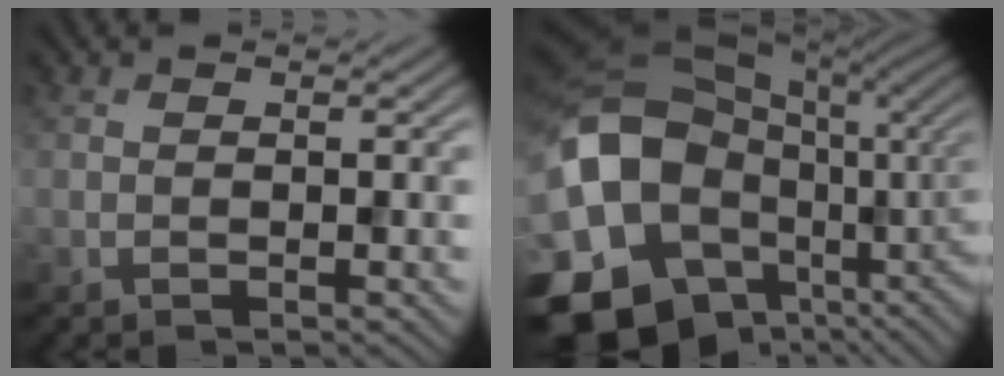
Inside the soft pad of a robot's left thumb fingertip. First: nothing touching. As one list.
[{"total": 21.0, "force": [-3.9, 14.8, 14.5], "torque": [-0.340, -0.017, -0.049]}]